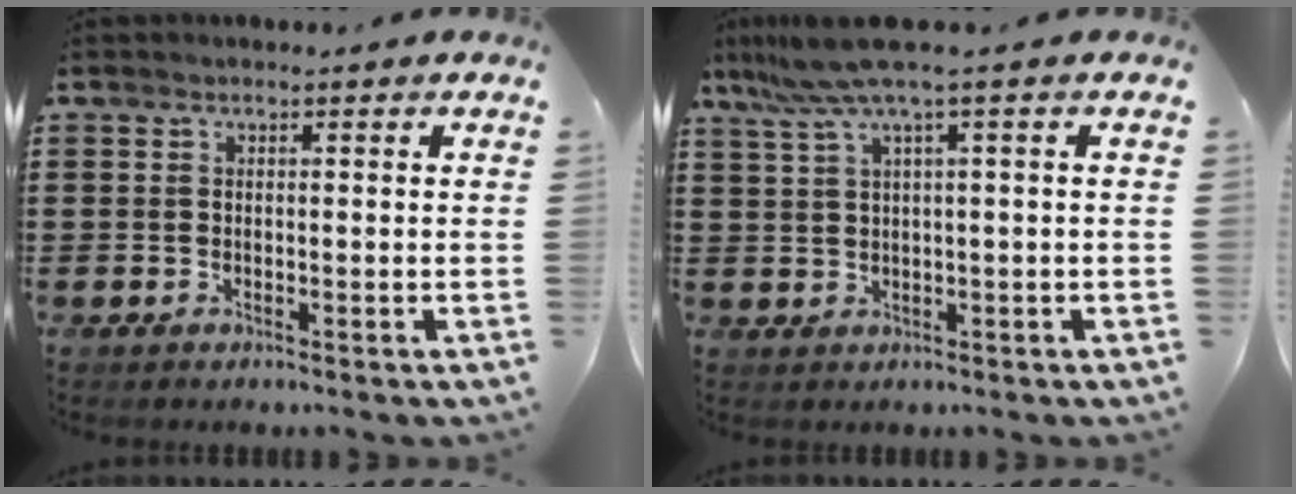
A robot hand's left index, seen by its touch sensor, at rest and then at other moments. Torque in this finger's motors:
{"motor_torque": [1.70, -0.44, 0.70, 0.20]}